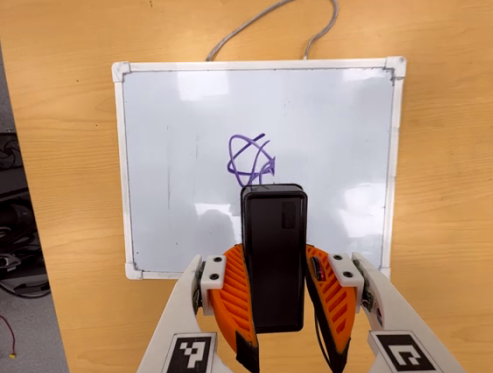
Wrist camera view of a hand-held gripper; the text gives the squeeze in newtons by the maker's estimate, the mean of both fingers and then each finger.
{"total": 5.8, "left": 4.8, "right": 6.9}